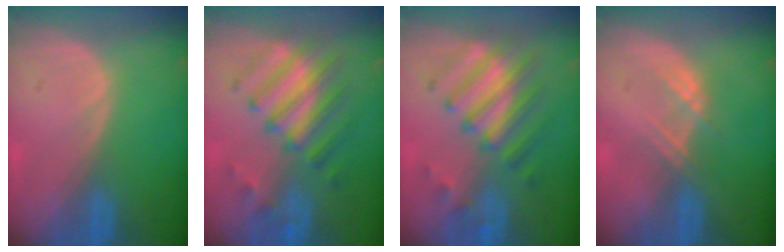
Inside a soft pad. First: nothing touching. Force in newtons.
{"total": 8.1, "press": 7.9, "slide": 1.8}
{"total": 8.1, "press": 7.9, "slide": 1.8}
{"total": 2.3, "press": 2.3, "slide": 0.2}